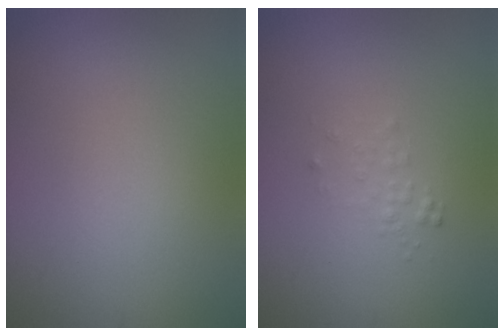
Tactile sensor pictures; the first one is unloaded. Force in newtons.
{"total": 0.9, "press": 0.9, "slide": 0.1}